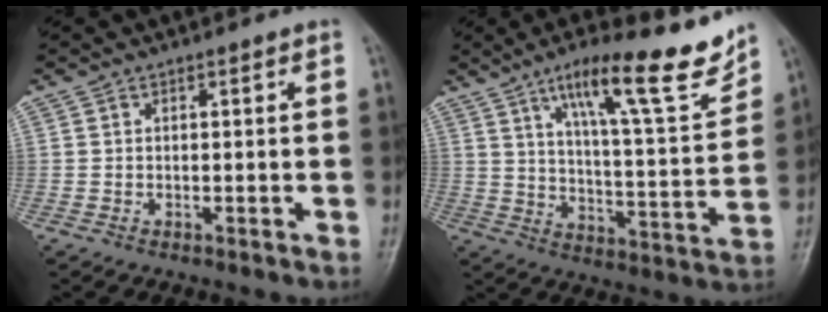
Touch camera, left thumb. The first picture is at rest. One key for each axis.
{"total": 18.9, "fx": 12.5, "fy": 3.5, "fz": 13.7, "tx": -0.178, "ty": -0.065, "tz": 0.195}